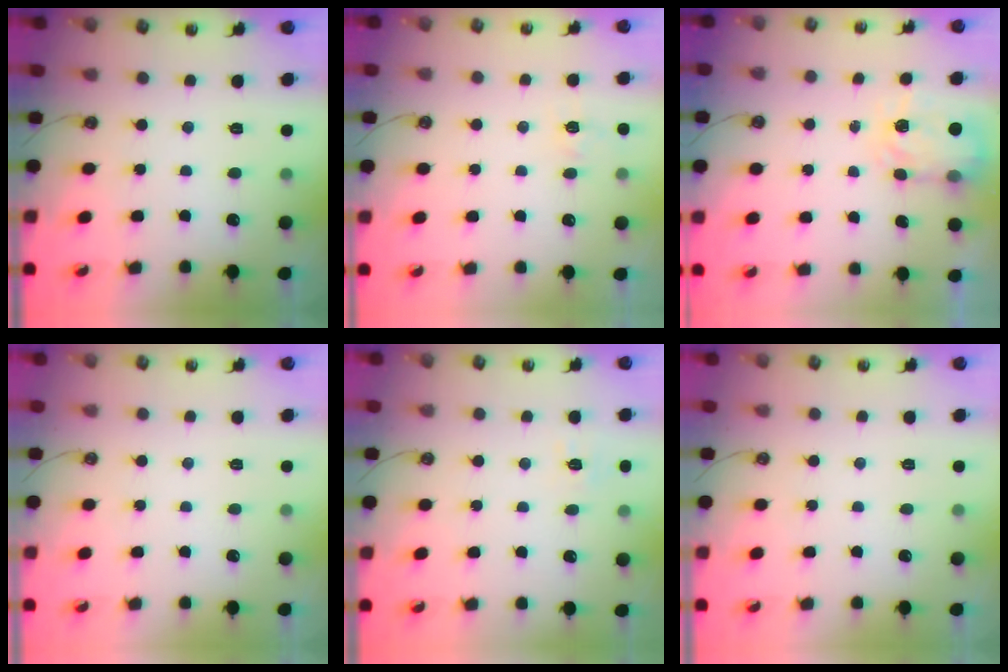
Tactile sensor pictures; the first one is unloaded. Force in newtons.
{"total": 5.4, "press": 5.4, "slide": 0.7}
{"total": 3.9, "press": 3.8, "slide": 0.6}
{"total": 0.0}
{"total": 7.4, "press": 7.4, "slide": 0.5}
{"total": 0.0}